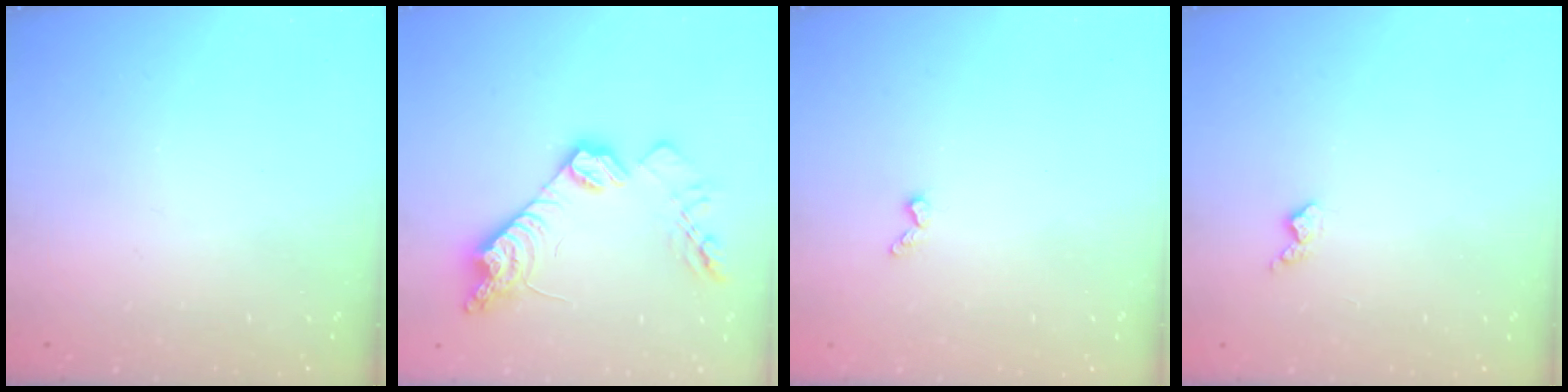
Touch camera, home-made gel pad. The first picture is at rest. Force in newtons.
{"total": 15.0, "press": 15.0, "slide": 0.6}
{"total": 3.3, "press": 3.2, "slide": 0.5}
{"total": 2.9, "press": 2.9, "slide": 0.5}